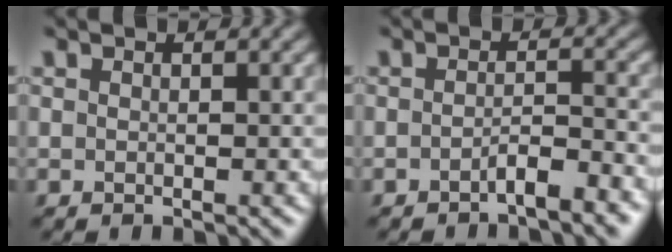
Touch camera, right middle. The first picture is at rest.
{"total": 2.5, "force": [-1.6, 0.5, 1.8], "torque": [-0.029, 0.008, -0.031]}